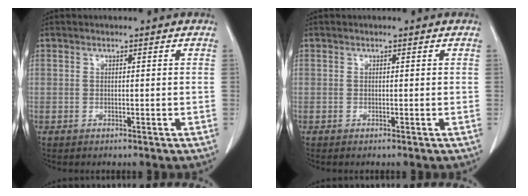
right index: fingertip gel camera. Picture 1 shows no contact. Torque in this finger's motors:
{"motor_torque": [-0.12, 0.09, -0.02, 0.02]}